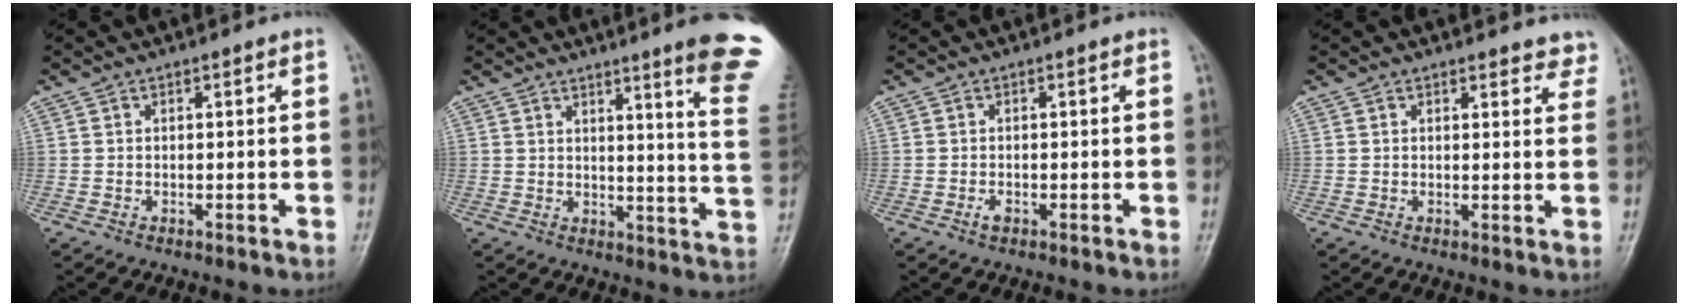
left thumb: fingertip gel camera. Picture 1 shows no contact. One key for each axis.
{"total": 14.8, "fx": 9.9, "fy": 0.1, "fz": 11.0, "tx": -0.116, "ty": -0.075, "tz": 0.107}
{"total": 1.2, "fx": -0.6, "fy": 0.6, "fz": 0.8, "tx": -0.013, "ty": 0.002, "tz": -0.012}
{"total": 4.5, "fx": 4.2, "fy": 1.6, "fz": 0.8, "tx": 0.024, "ty": -0.021, "tz": 0.028}